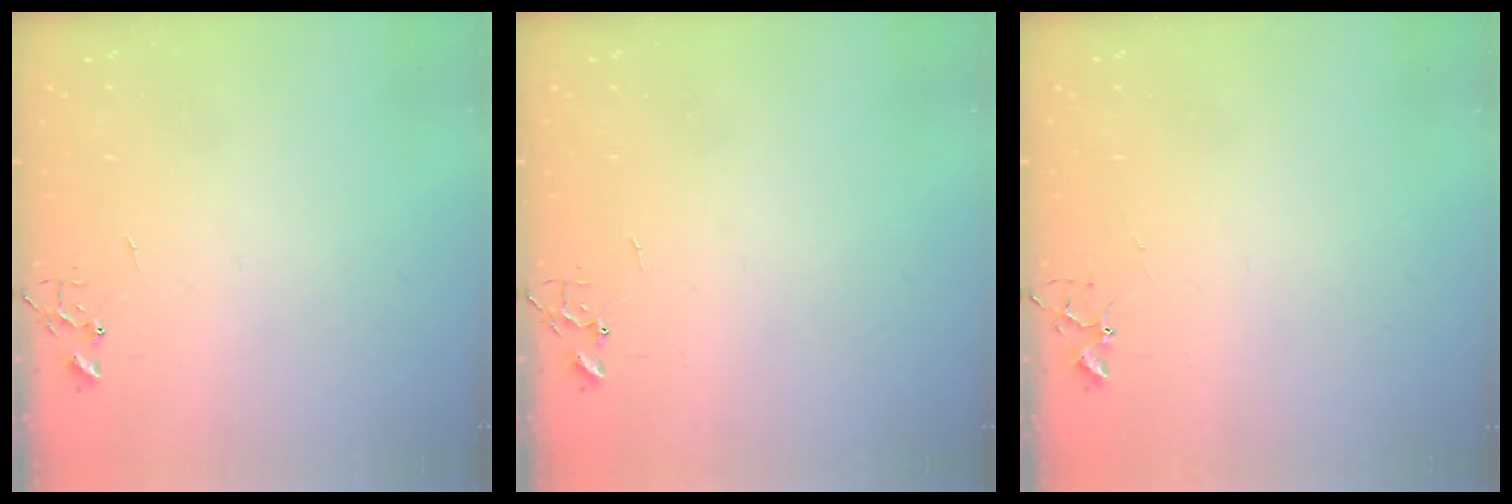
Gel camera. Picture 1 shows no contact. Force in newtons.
{"total": 0.0}
{"total": 4.2, "press": 4.2, "slide": 0.7}